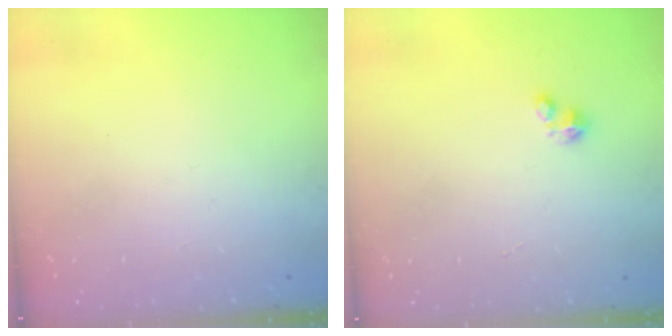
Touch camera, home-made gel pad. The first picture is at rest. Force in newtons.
{"total": 0.9, "press": 0.9, "slide": 0.1}